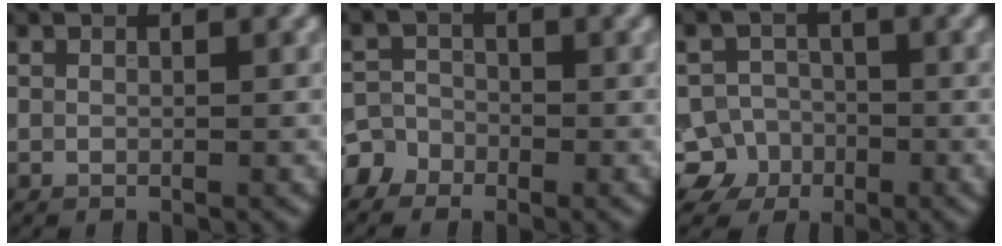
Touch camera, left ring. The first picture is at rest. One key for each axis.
{"total": 3.6, "fx": -2.6, "fy": 2.5, "fz": 0.4, "tx": 0.009, "ty": -0.002, "tz": -0.051}
{"total": 6.1, "fx": -3.3, "fy": 5.0, "fz": 0.9, "tx": 0.003, "ty": -0.009, "tz": -0.074}